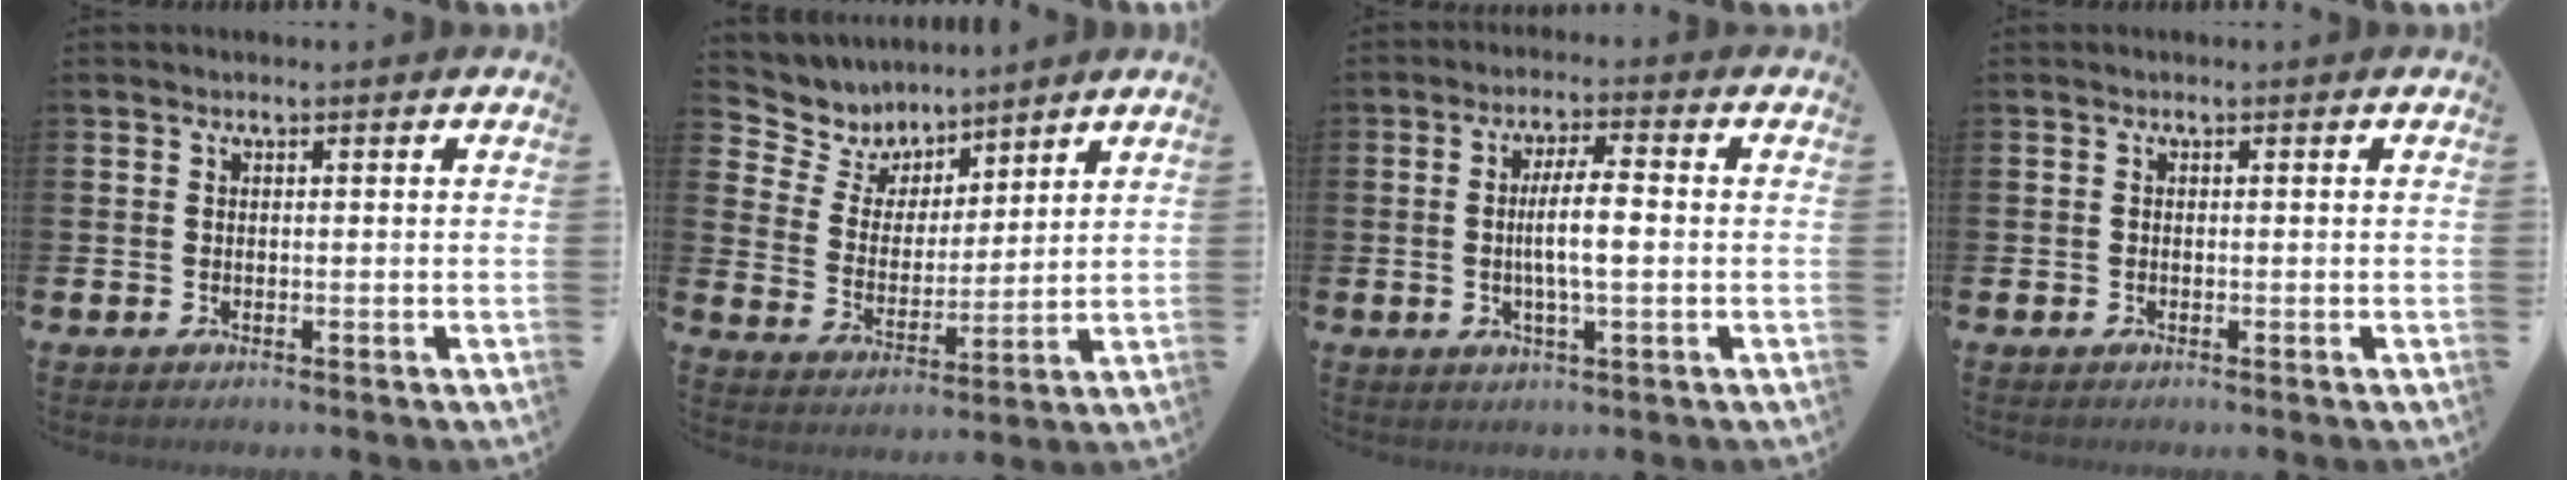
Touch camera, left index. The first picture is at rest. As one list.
[{"total": 6.3, "force": [5.4, 3.1, 0.1], "torque": [-0.044, -0.042, 0.096]}, {"total": 5.7, "force": [-0.2, 1.1, 5.6], "torque": [-0.090, 0.002, -0.008]}, {"total": 0.0}]